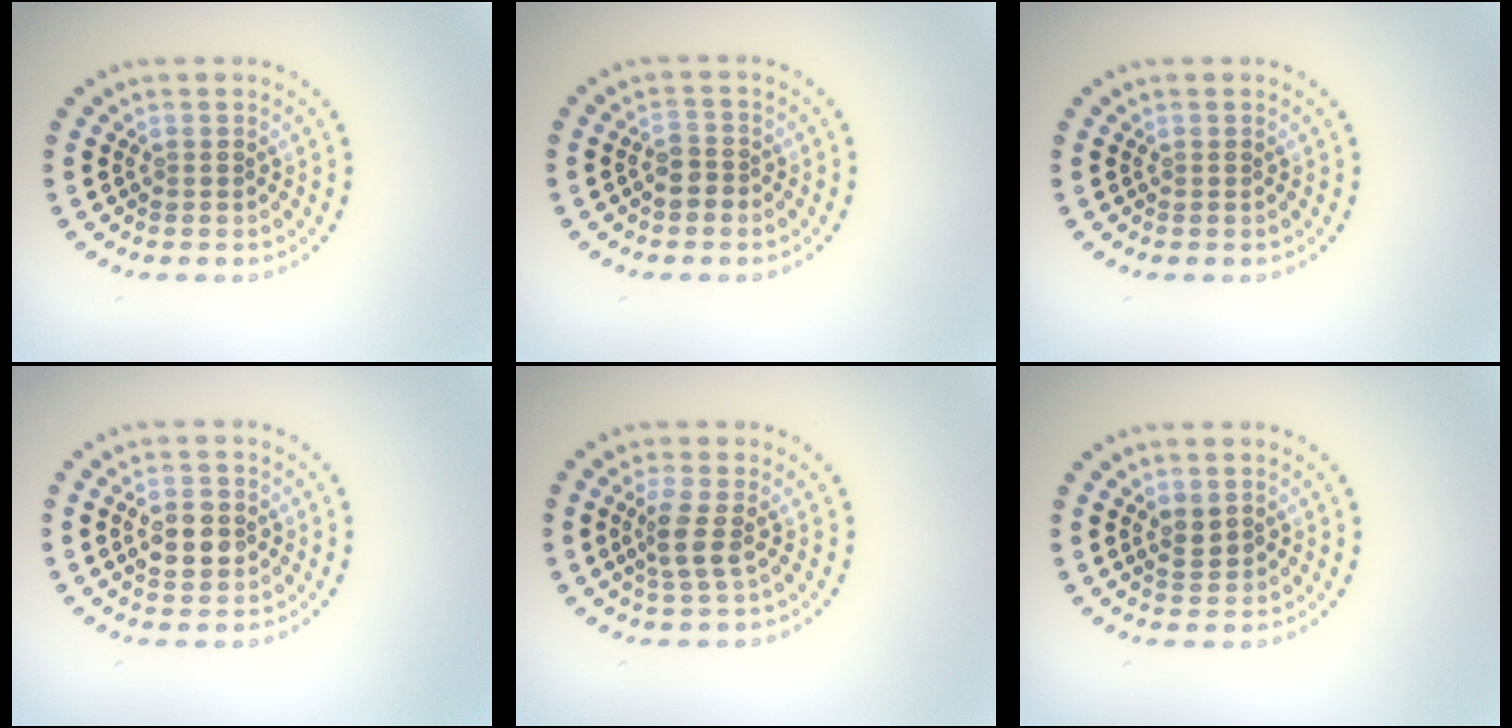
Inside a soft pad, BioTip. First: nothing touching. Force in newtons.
{"total": 1.7, "press": 1.5, "slide": 0.8}
{"total": 0.0}
{"total": 3.5, "press": 3.5, "slide": 0.2}
{"total": 2.5, "press": 1.9, "slide": 1.5}
{"total": 1.7, "press": 1.6, "slide": 0.5}